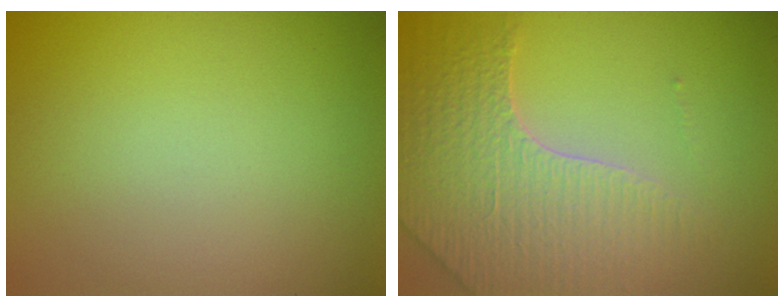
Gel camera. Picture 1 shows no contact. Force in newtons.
{"total": 4.3, "press": 4.2, "slide": 0.8}